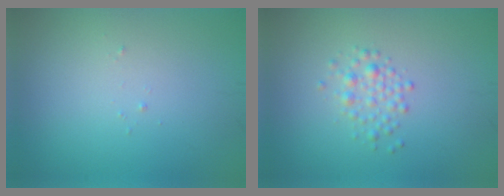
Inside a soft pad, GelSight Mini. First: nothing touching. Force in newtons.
{"total": 1.7, "press": 1.7, "slide": 0.0}